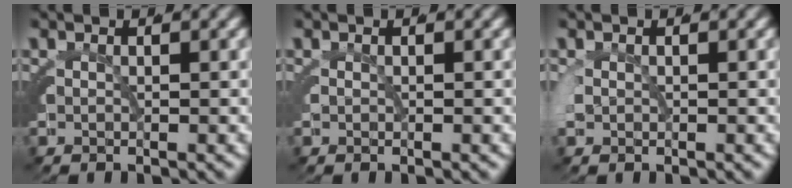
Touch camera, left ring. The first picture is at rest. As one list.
[{"total": 0.0}, {"total": 0.8, "force": [0.0, 0.6, 0.6], "torque": [-0.030, -0.004, 0.006]}]